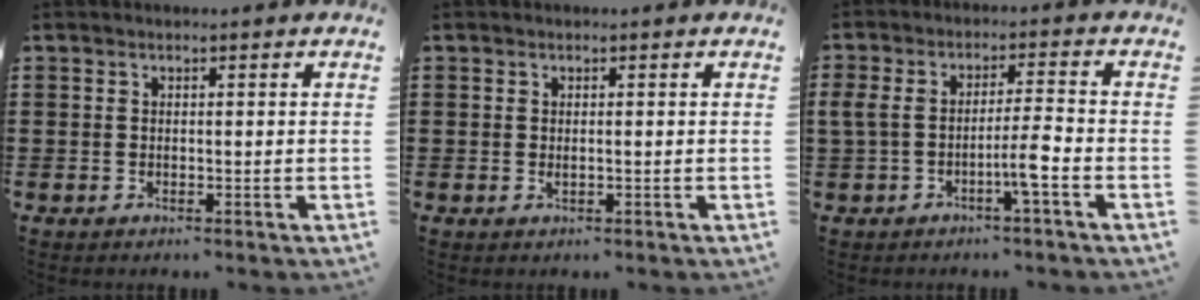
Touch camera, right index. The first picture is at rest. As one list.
[{"total": 0.7, "force": [0.1, 0.1, 0.7], "torque": [-0.014, -0.002, 0.002]}, {"total": 5.6, "force": [-2.1, 0.9, 5.1], "torque": [-0.103, -0.004, -0.044]}]